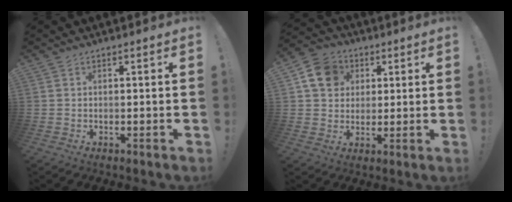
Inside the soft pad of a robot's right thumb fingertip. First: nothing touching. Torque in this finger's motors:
{"motor_torque": [1.24, 1.21, 0.68, 0.16, 0.03]}